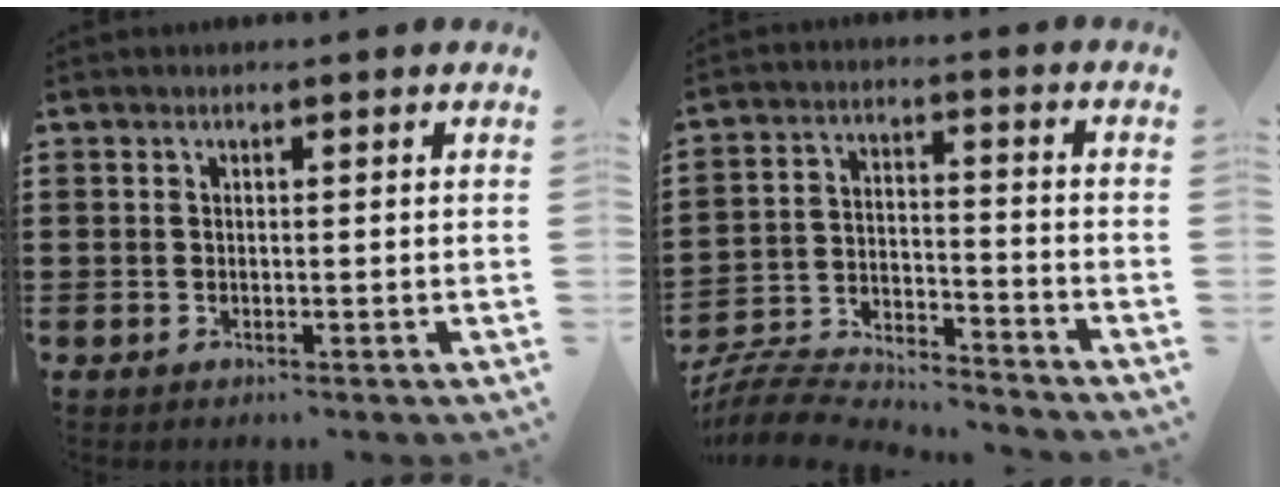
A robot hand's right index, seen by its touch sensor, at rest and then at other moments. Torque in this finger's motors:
{"motor_torque": [-1.10, 1.04, -1.05, -0.17]}